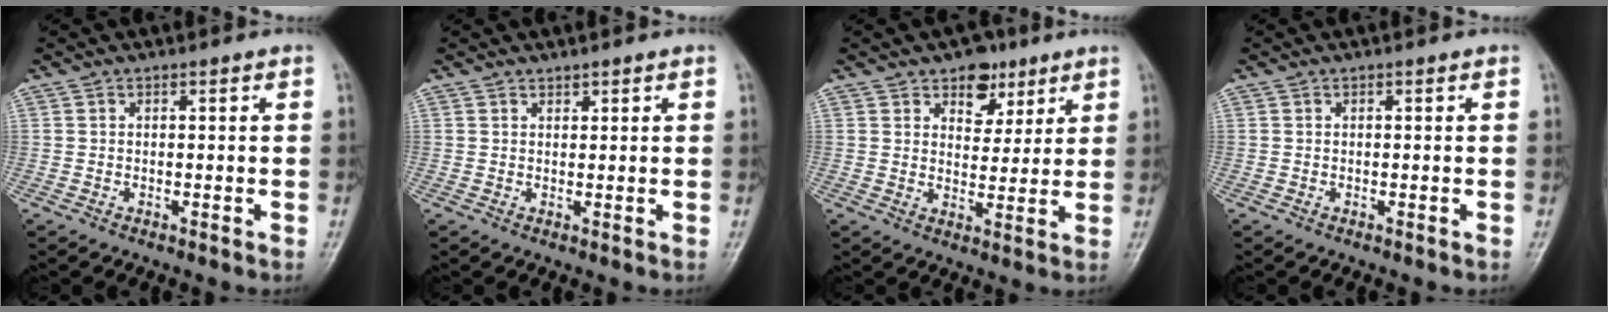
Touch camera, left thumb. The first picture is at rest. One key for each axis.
{"total": 0.9, "fx": 0.8, "fy": 0.3, "fz": 0.2, "tx": 0.003, "ty": -0.007, "tz": 0.013}
{"total": 7.0, "fx": 4.3, "fy": 4.7, "fz": 3.0, "tx": -0.009, "ty": -0.020, "tz": 0.063}
{"total": 0.0}